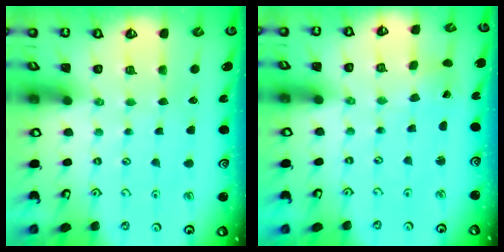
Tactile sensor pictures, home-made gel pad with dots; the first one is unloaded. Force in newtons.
{"total": 1.1, "press": 1.1, "slide": 0.1}